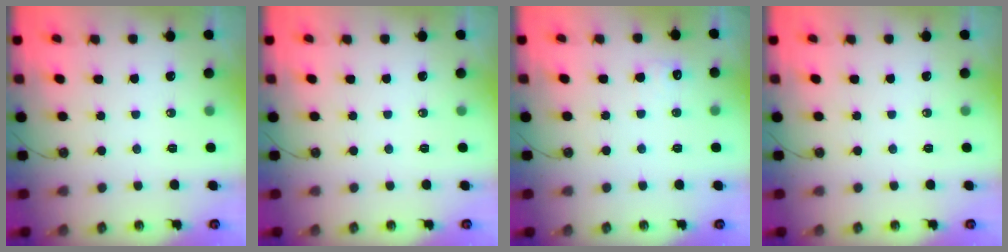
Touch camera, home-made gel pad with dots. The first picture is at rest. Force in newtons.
{"total": 0.0}
{"total": 5.7, "press": 5.5, "slide": 1.3}
{"total": 0.0}